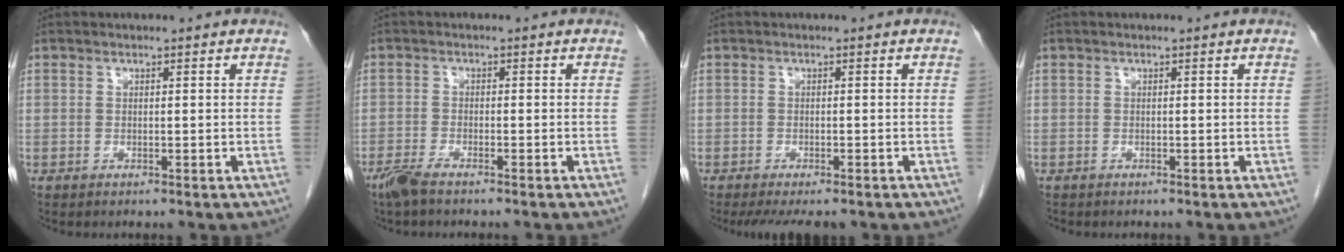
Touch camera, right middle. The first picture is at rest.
{"total": 3.2, "force": [-2.6, 0.3, 1.8], "torque": [-0.040, -0.007, -0.051]}
{"total": 6.2, "force": [-4.9, 1.9, 3.2], "torque": [-0.039, -0.010, -0.070]}
{"total": 0.0}